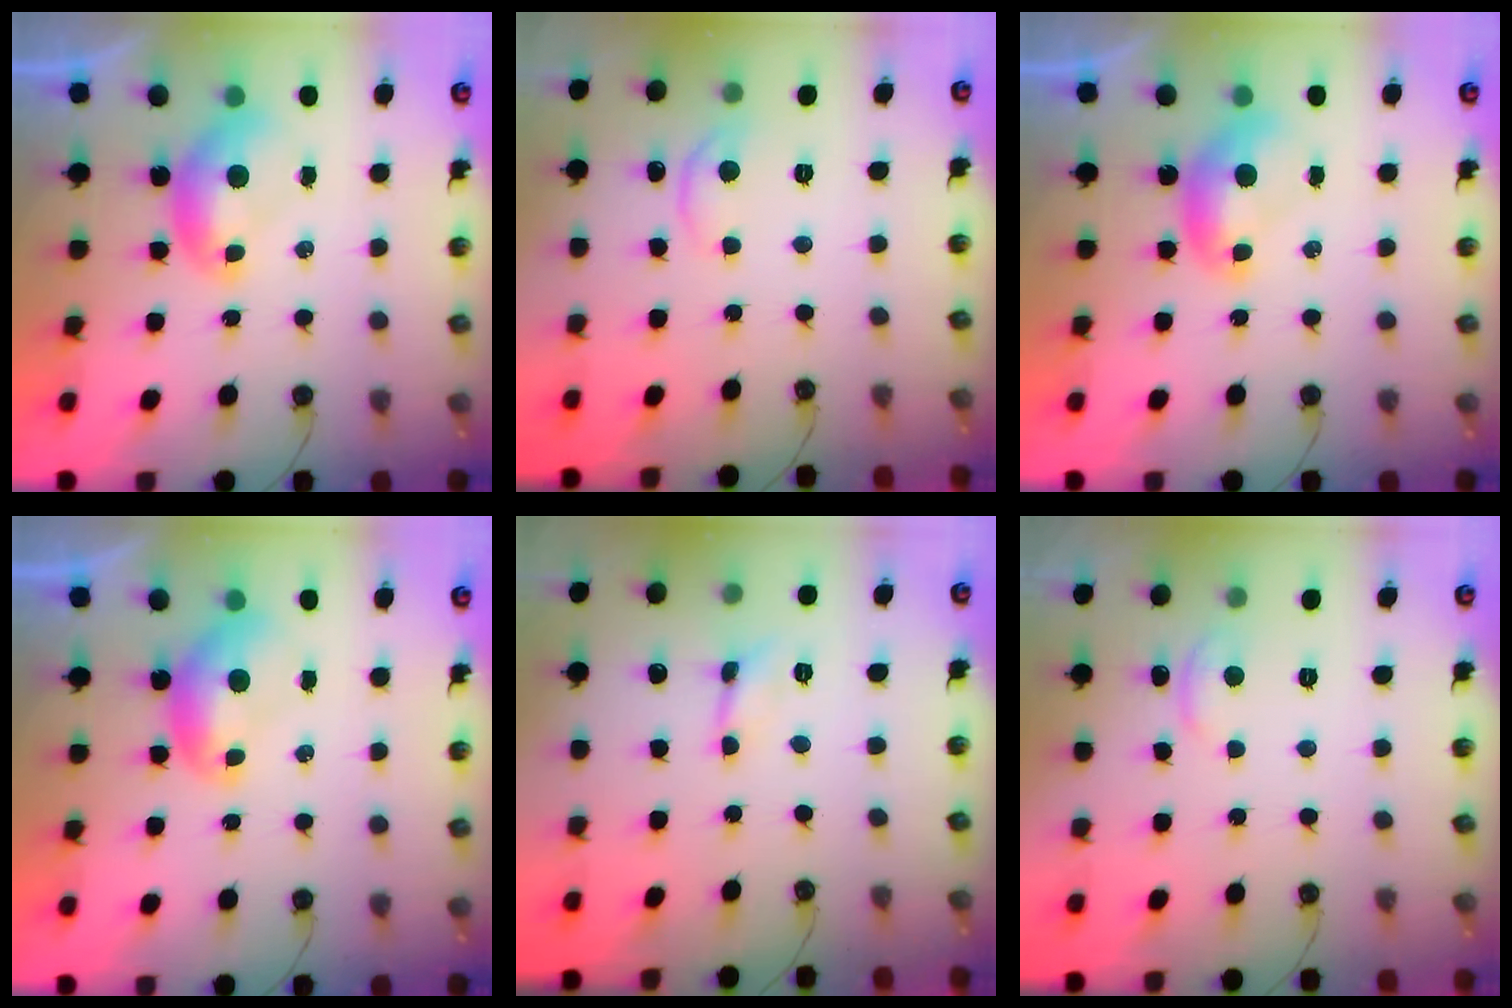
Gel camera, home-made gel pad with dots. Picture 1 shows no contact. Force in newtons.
{"total": 3.0, "press": 2.9, "slide": 0.5}
{"total": 0.0}
{"total": 0.0}
{"total": 0.8, "press": 0.8, "slide": 0.1}
{"total": 2.1, "press": 2.1, "slide": 0.2}